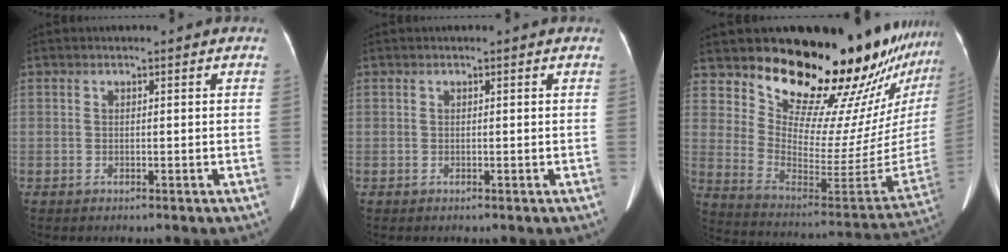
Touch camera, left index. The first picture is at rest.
{"total": 0.0}
{"total": 25.2, "force": [21.4, 5.2, 12.2], "torque": [-0.180, -0.117, 0.298]}